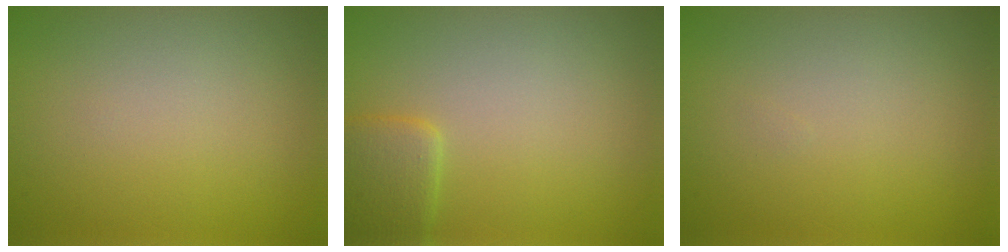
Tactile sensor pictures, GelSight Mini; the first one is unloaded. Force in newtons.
{"total": 2.5, "press": 2.5, "slide": 0.1}
{"total": 0.0}